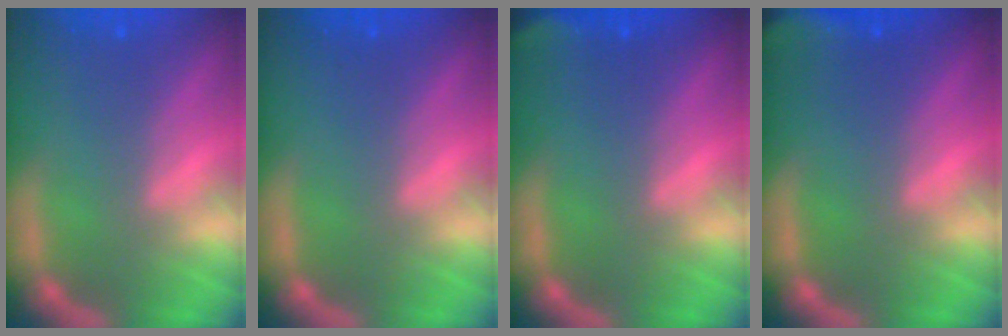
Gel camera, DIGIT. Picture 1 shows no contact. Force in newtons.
{"total": 0.0}
{"total": 2.4}
{"total": 5.4}